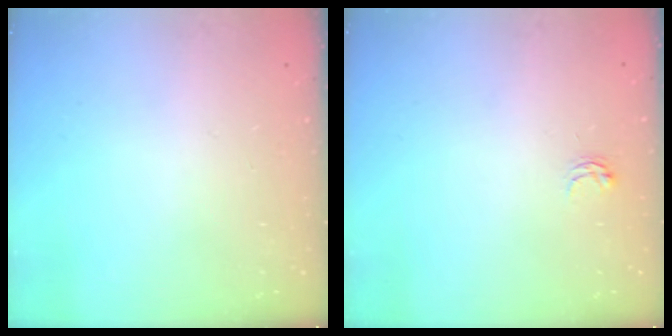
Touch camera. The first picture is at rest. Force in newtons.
{"total": 2.9, "press": 2.9, "slide": 0.4}